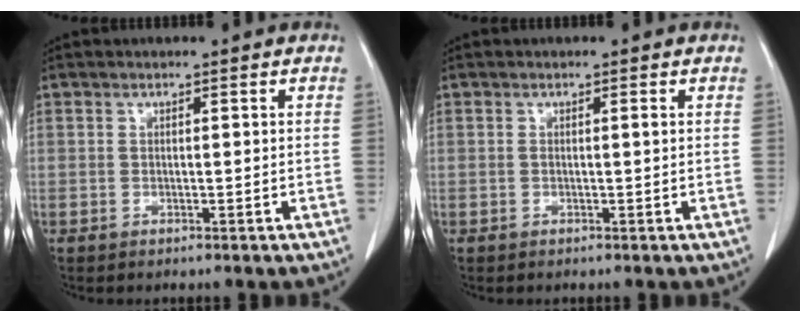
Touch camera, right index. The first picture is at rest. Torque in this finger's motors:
{"motor_torque": [0.05, 0.06, 0.00, 0.01]}